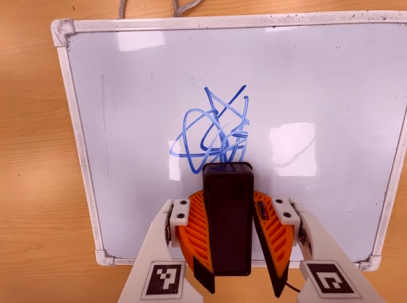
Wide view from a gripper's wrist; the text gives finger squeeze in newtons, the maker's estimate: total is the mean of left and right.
{"total": 9.7, "left": 9.3, "right": 10.1}